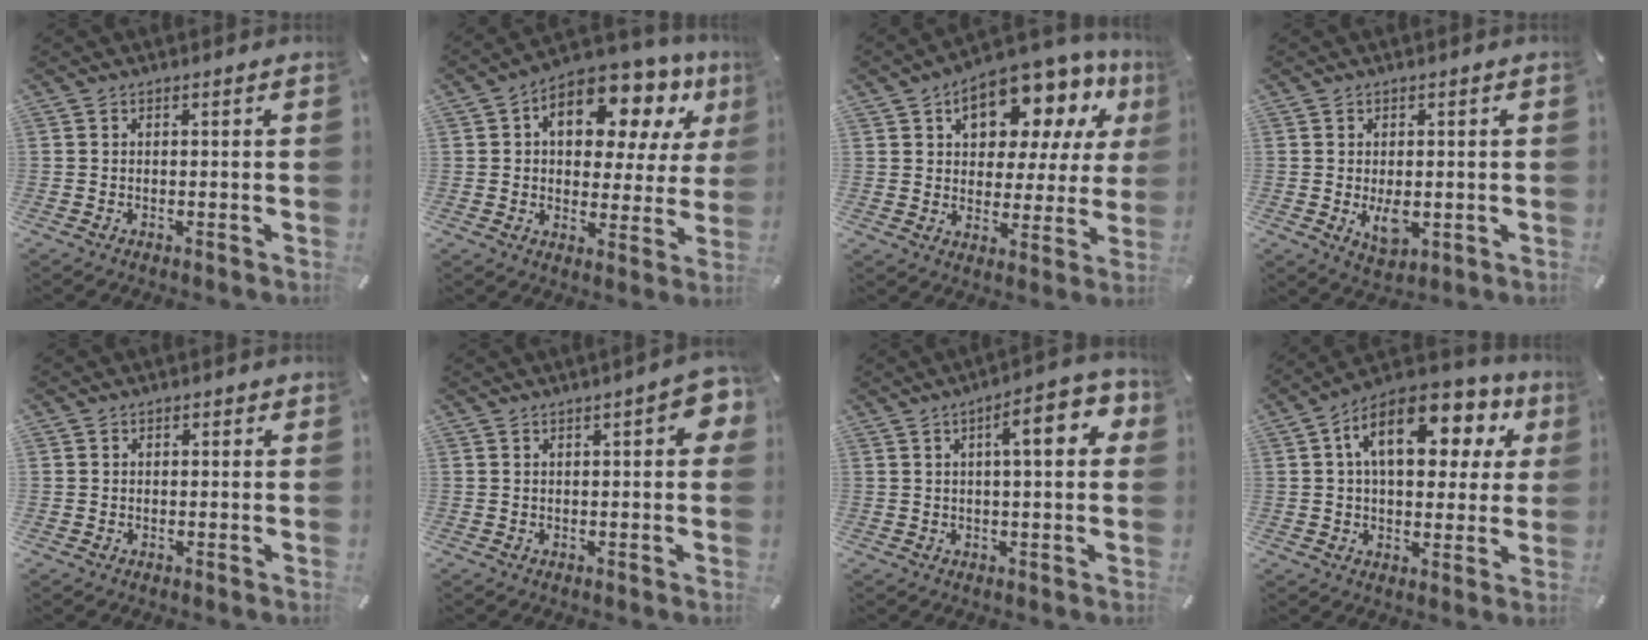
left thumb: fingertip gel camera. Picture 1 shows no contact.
{"total": 15.4, "force": [7.4, 9.1, 10.0], "torque": [-0.149, -0.040, 0.125]}
{"total": 14.6, "force": [9.0, 8.4, 8.0], "torque": [-0.125, -0.059, 0.155]}
{"total": 5.4, "force": [-0.5, 3.3, 4.2], "torque": [-0.075, -0.007, -0.011]}
{"total": 1.4, "force": [0.4, 1.3, -0.1], "torque": [0.010, -0.001, 0.004]}
{"total": 6.5, "force": [2.0, 2.1, 5.8], "torque": [-0.086, 0.002, 0.031]}
{"total": 10.6, "force": [3.6, 3.0, 9.5], "torque": [-0.135, -0.008, 0.050]}
{"total": 16.8, "force": [6.6, 9.5, 12.2], "torque": [-0.194, -0.014, 0.112]}